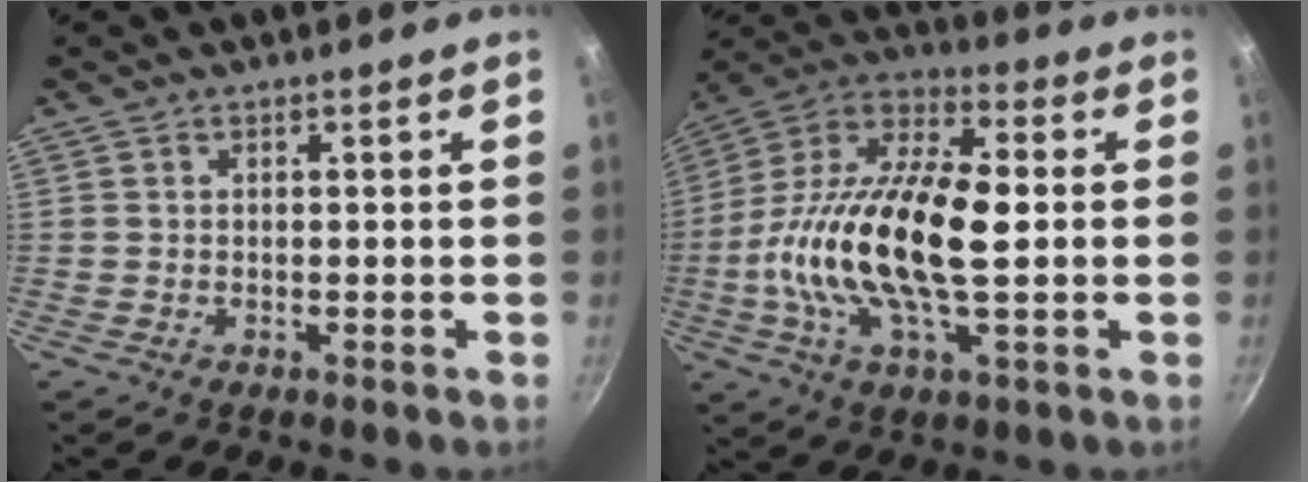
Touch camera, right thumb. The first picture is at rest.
{"total": 22.2, "force": [-0.9, 9.4, 20.1], "torque": [-0.383, 0.029, -0.036]}